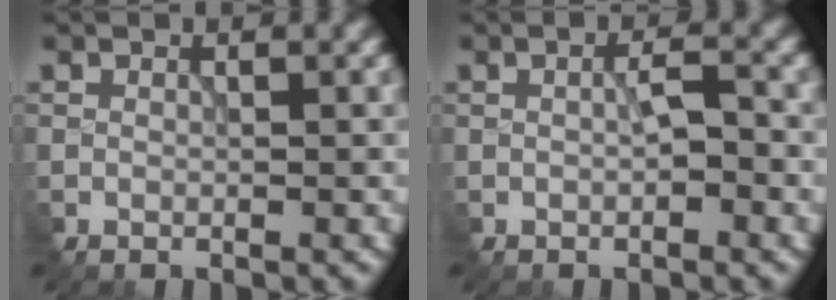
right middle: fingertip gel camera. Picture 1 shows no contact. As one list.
[{"total": 2.1, "force": [-0.5, 0.6, 1.9], "torque": [-0.037, 0.000, -0.007]}]